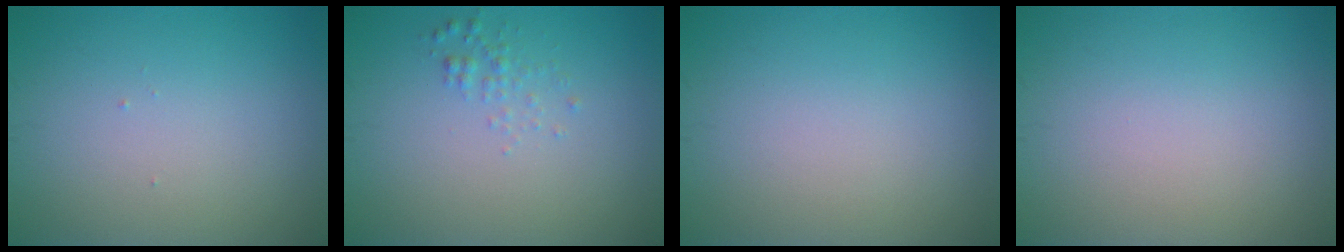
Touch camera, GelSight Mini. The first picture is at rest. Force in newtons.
{"total": 1.1, "press": 1.1, "slide": 0.0}
{"total": 0.0}
{"total": 0.0}